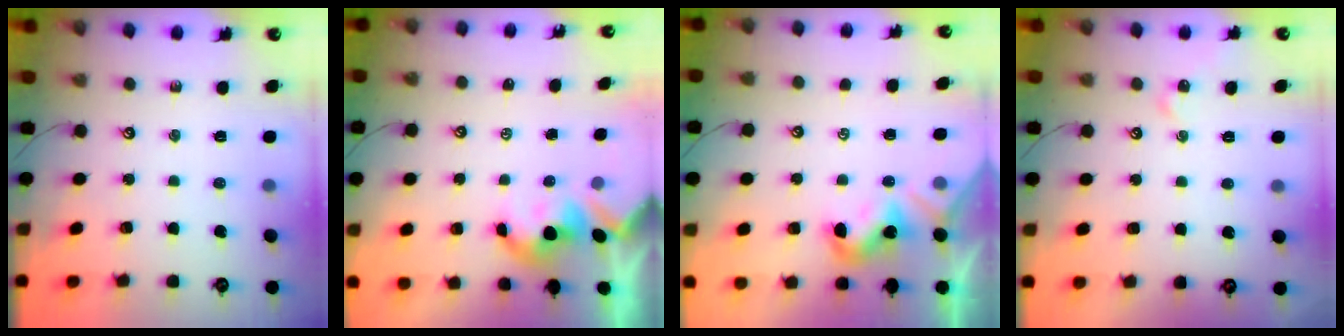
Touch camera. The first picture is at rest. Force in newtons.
{"total": 2.9, "press": 2.8, "slide": 0.6}
{"total": 2.0, "press": 1.9, "slide": 0.4}
{"total": 0.0}